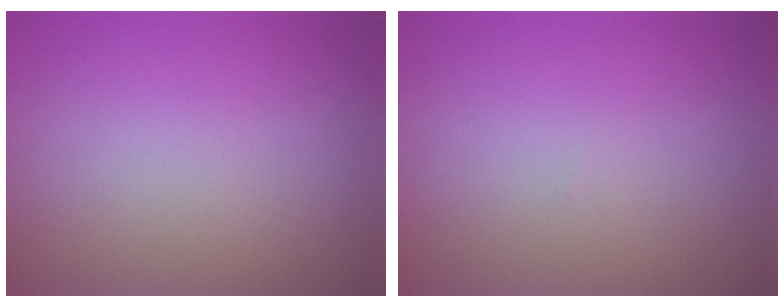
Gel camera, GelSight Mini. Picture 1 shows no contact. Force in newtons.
{"total": 0.0}